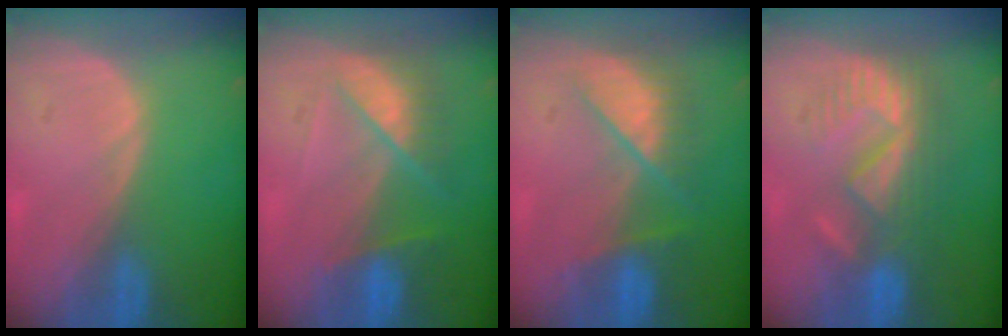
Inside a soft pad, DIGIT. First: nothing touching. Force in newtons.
{"total": 7.3, "press": 6.6, "slide": 3.3}
{"total": 7.2, "press": 6.9, "slide": 2.0}
{"total": 8.8, "press": 8.2, "slide": 3.3}